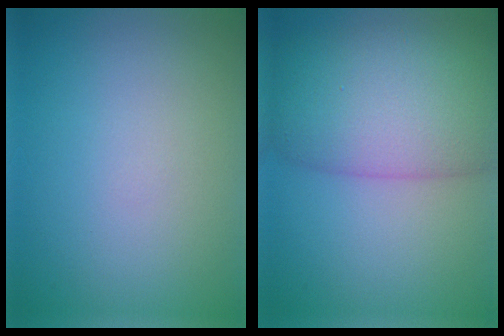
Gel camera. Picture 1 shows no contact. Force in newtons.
{"total": 9.9, "press": 9.9, "slide": 0.2}